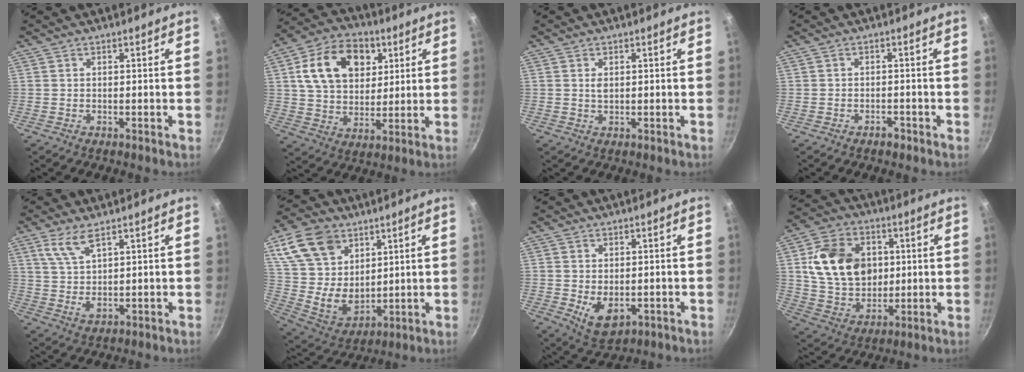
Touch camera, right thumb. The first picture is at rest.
{"total": 17.3, "force": [5.6, 12.3, 10.8], "torque": [-0.153, -0.001, 0.087]}
{"total": 1.5, "force": [0.4, 0.9, 1.1], "torque": [-0.019, 0.000, 0.007]}
{"total": 1.9, "force": [-1.2, 1.2, 0.9], "torque": [-0.010, 0.013, -0.013]}
{"total": 6.3, "force": [3.8, 2.3, 4.6], "torque": [-0.086, -0.024, 0.081]}
{"total": 18.1, "force": [8.5, 12.5, 9.8], "torque": [-0.156, -0.036, 0.178]}
{"total": 6.7, "force": [-0.8, 4.3, 5.0], "torque": [-0.075, -0.016, 0.000]}
{"total": 17.1, "force": [3.0, 13.1, 10.5], "torque": [-0.161, -0.001, 0.058]}